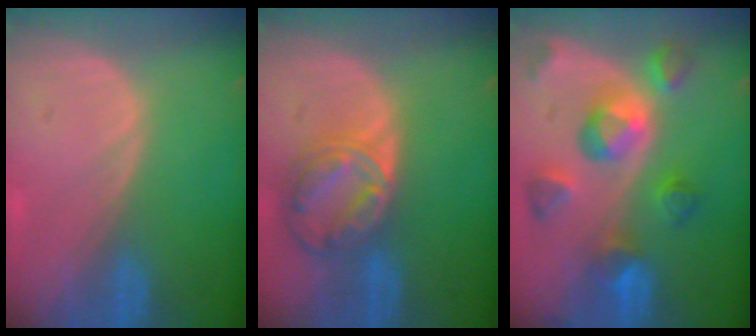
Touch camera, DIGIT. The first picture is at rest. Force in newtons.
{"total": 8.5, "press": 7.2, "slide": 4.5}
{"total": 9.7, "press": 8.8, "slide": 4.1}